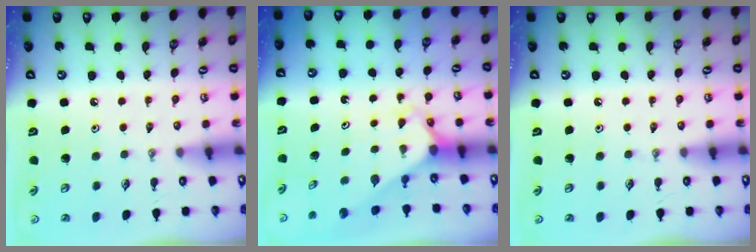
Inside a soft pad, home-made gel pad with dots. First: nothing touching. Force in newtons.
{"total": 2.2, "press": 2.2, "slide": 0.1}
{"total": 0.0}